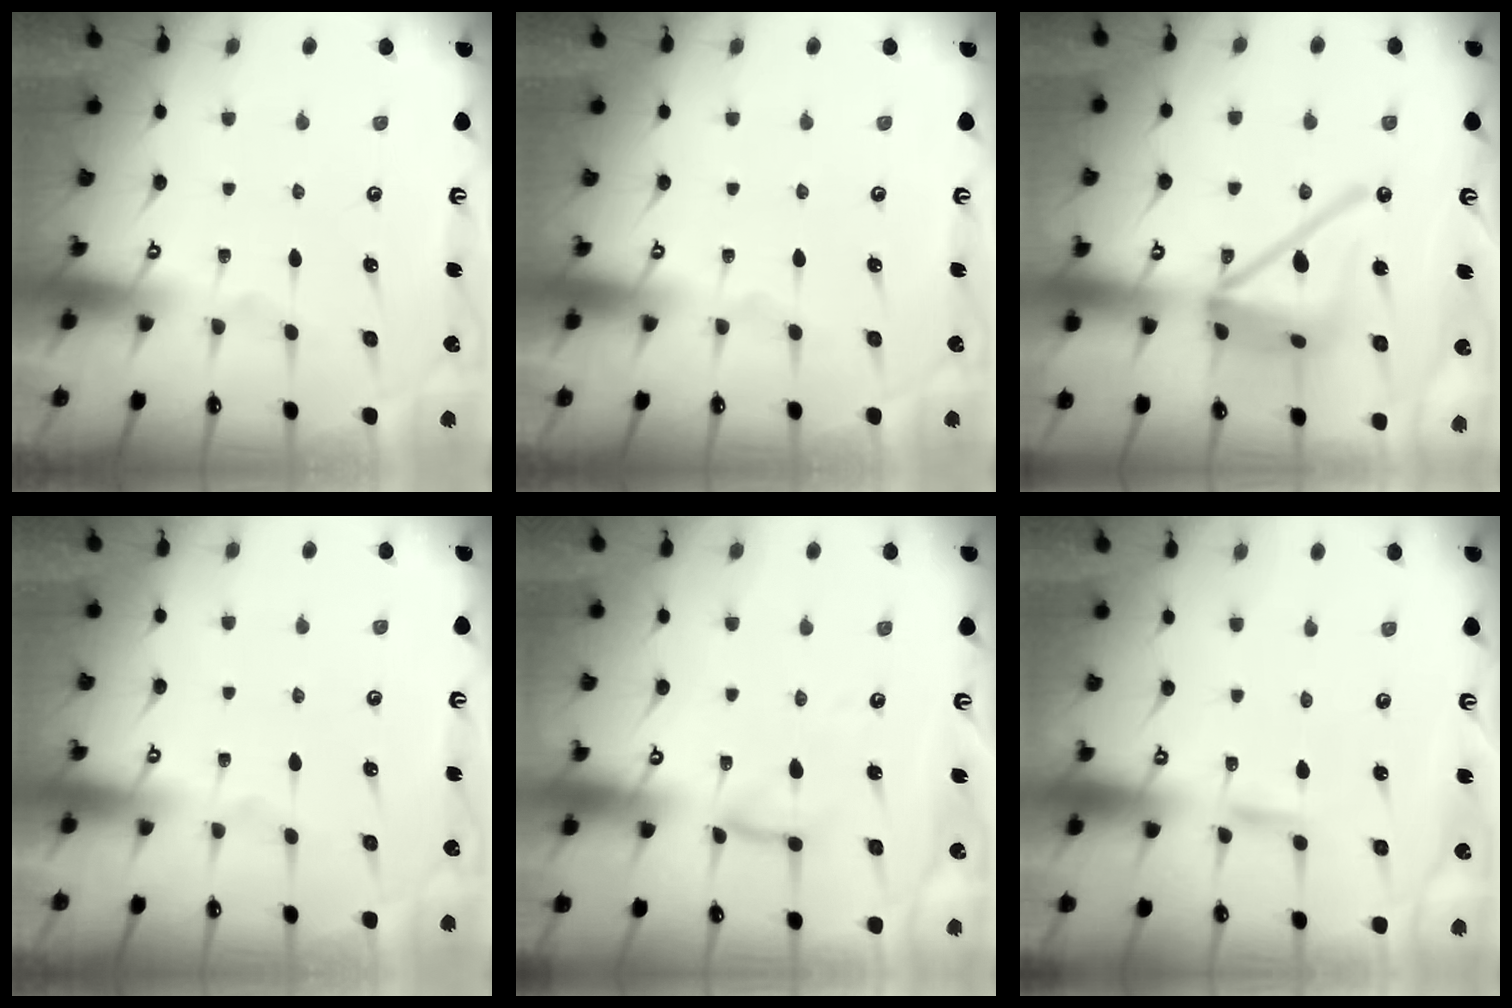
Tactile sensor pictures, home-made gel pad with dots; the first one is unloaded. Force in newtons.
{"total": 0.0}
{"total": 17.9, "press": 17.8, "slide": 1.8}
{"total": 0.0}
{"total": 7.8, "press": 7.8, "slide": 0.7}
{"total": 2.4, "press": 2.4, "slide": 0.2}